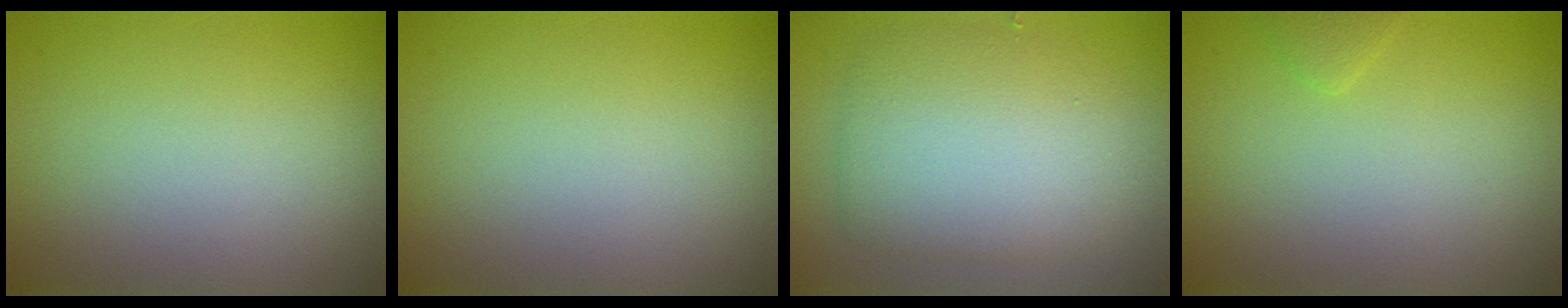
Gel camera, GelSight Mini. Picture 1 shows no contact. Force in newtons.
{"total": 0.0}
{"total": 6.0, "press": 6.0, "slide": 0.1}
{"total": 0.8, "press": 0.8, "slide": 0.1}